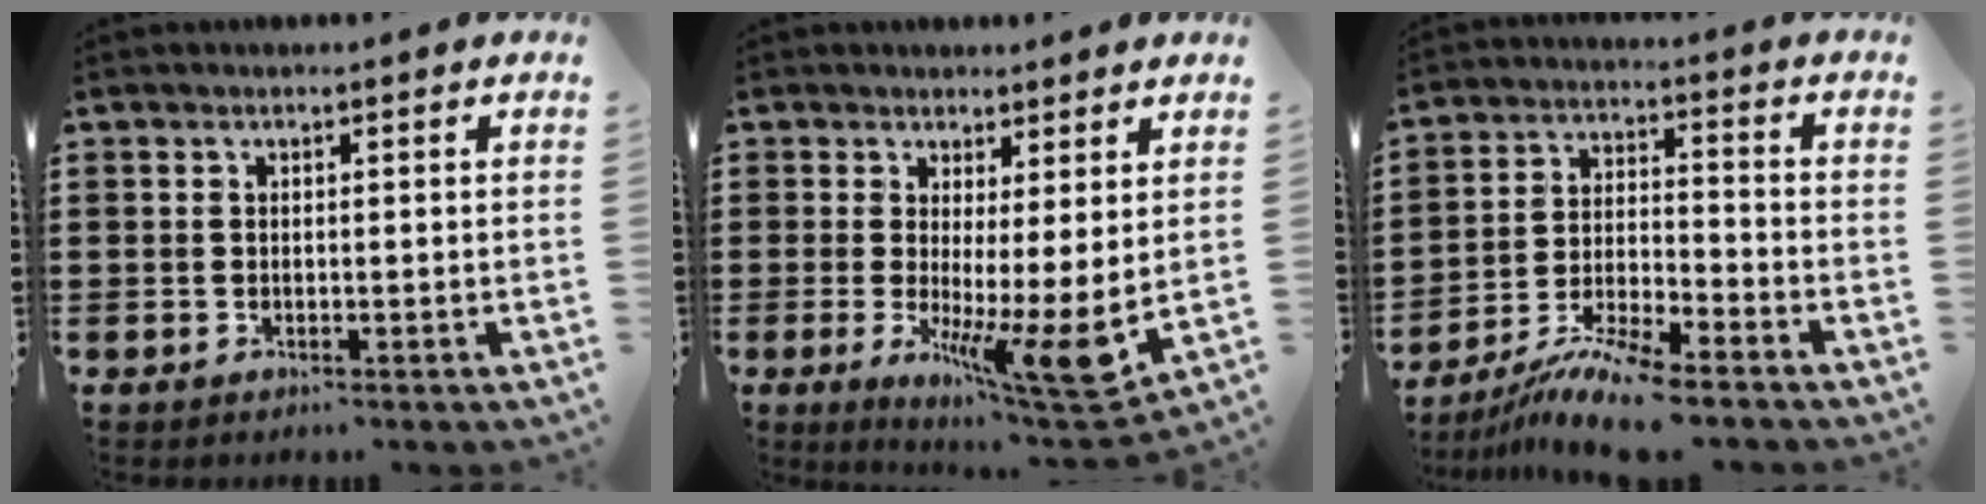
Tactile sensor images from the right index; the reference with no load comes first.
{"total": 6.5, "force": [-0.5, 0.4, 6.5], "torque": [-0.085, -0.046, -0.007]}
{"total": 9.0, "force": [-7.8, 0.4, 4.4], "torque": [-0.089, 0.004, -0.152]}